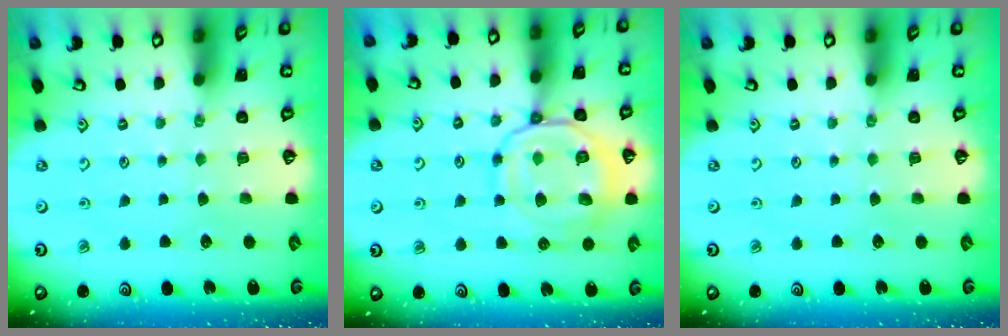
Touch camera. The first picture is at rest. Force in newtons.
{"total": 15.7, "press": 15.7, "slide": 1.4}
{"total": 0.0}